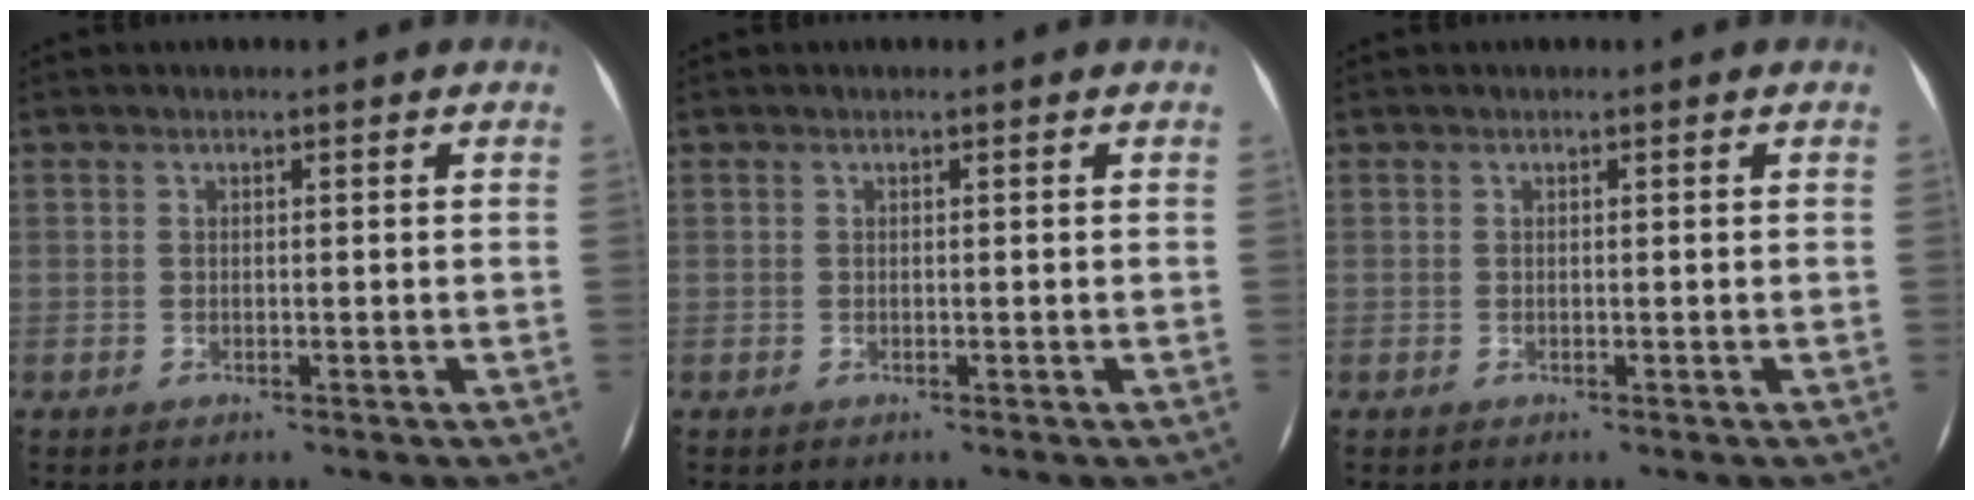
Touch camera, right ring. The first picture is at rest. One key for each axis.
{"total": 0.0}
{"total": 0.0}